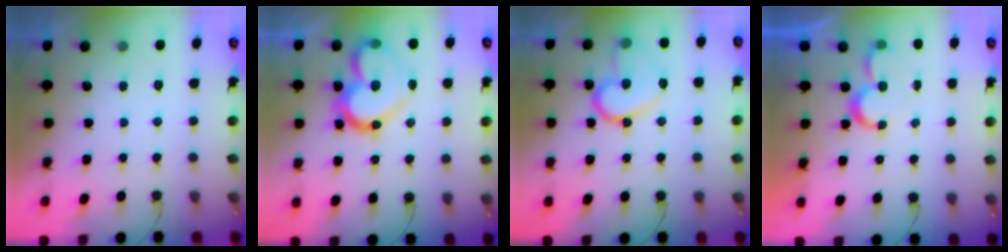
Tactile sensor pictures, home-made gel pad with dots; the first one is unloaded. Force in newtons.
{"total": 17.4, "press": 17.3, "slide": 2.0}
{"total": 14.3, "press": 14.2, "slide": 1.2}
{"total": 5.5, "press": 5.5, "slide": 0.4}